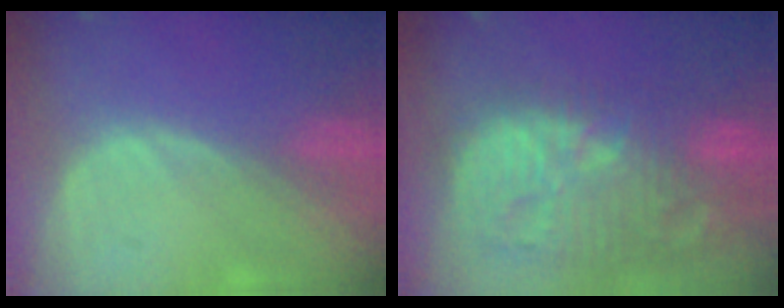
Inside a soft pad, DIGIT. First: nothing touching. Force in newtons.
{"total": 14.7, "press": 12.8, "slide": 7.2}